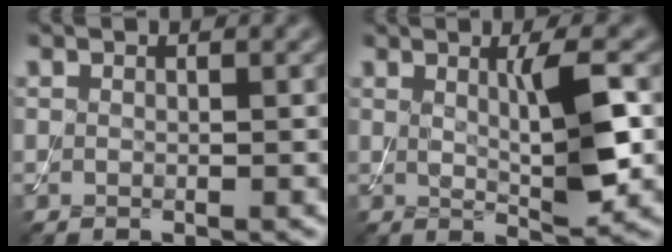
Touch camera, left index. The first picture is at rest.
{"total": 4.3, "force": [0.7, 0.7, 4.2], "torque": [-0.071, -0.008, 0.016]}